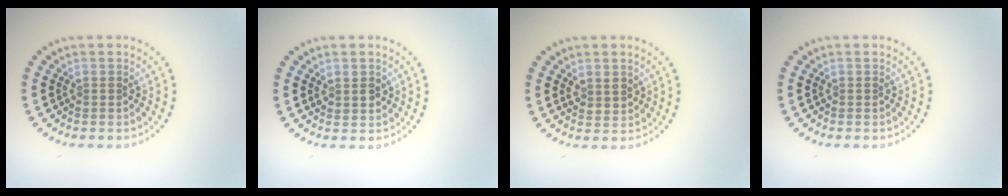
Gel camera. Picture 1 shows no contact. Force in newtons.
{"total": 1.5, "press": 1.4, "slide": 0.4}
{"total": 1.7, "press": 1.6, "slide": 0.7}
{"total": 0.0}